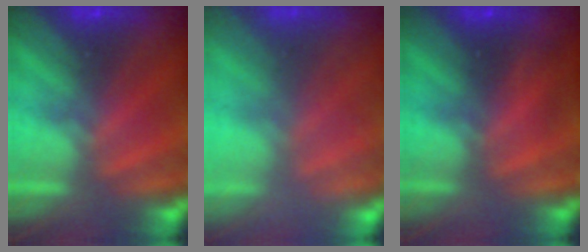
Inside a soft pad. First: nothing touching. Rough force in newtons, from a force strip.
{"total": 2.2}
{"total": 1.9}